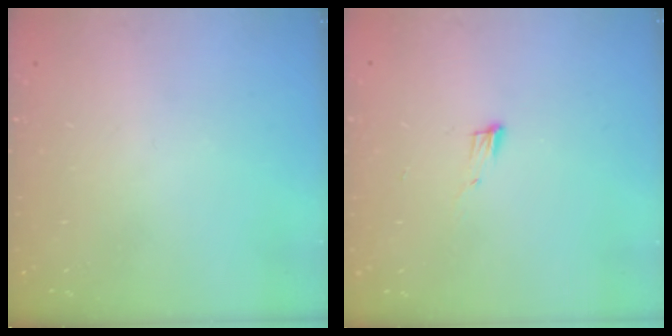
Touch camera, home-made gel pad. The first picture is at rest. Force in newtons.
{"total": 5.1, "press": 4.9, "slide": 1.1}